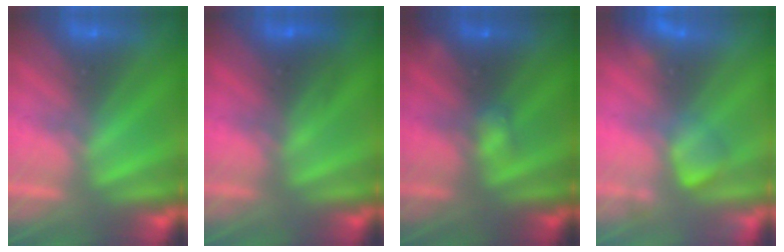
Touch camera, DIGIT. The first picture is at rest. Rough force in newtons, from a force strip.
{"total": 2.6}
{"total": 1.8}
{"total": 2.4}